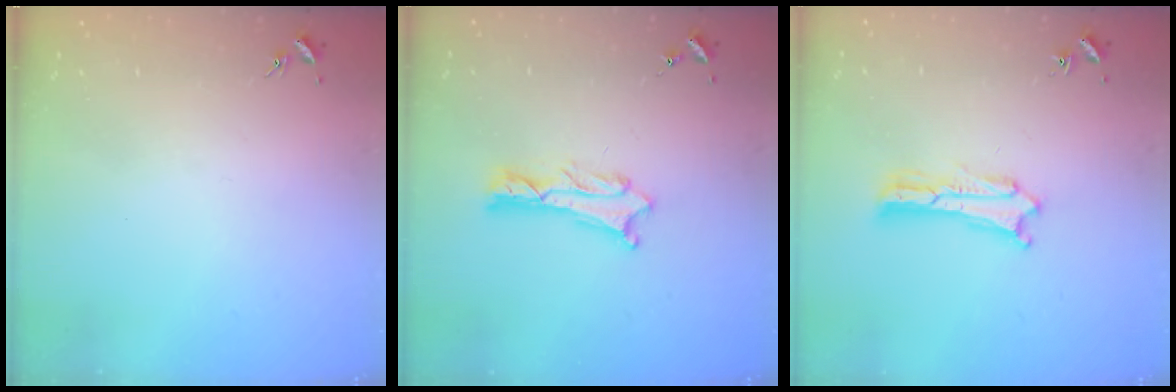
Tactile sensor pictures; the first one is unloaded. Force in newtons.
{"total": 1.2, "press": 1.2, "slide": 0.2}
{"total": 1.2, "press": 1.2, "slide": 0.2}